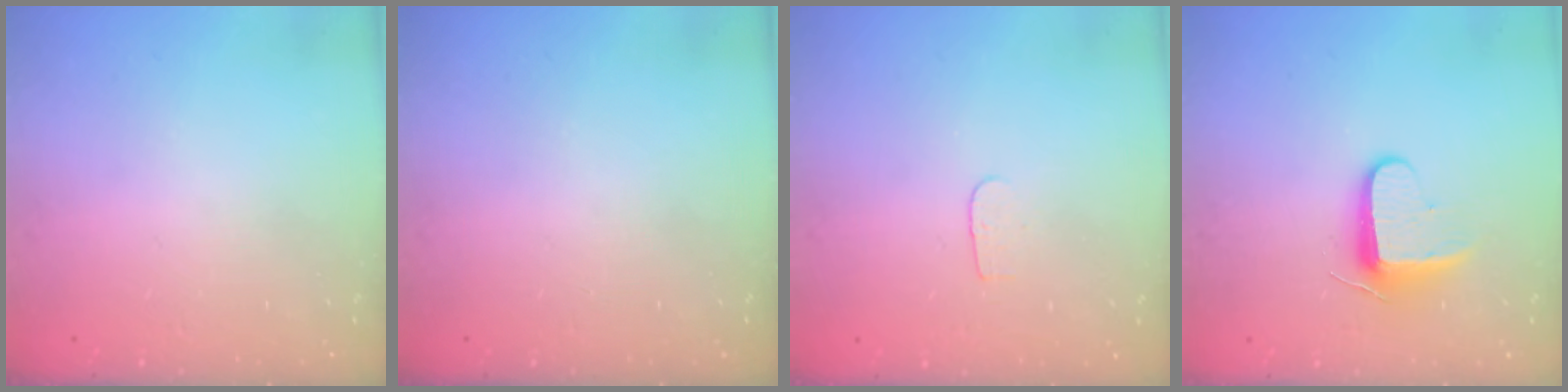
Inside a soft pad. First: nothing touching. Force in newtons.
{"total": 0.0}
{"total": 3.1, "press": 3.1, "slide": 0.2}
{"total": 8.7, "press": 8.6, "slide": 0.9}